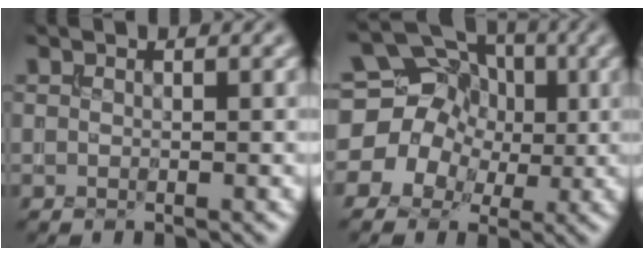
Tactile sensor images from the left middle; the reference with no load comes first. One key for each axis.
{"total": 12.6, "fx": 1.3, "fy": 11.2, "fz": 5.7, "tx": -0.121, "ty": 0.051, "tz": -0.016}